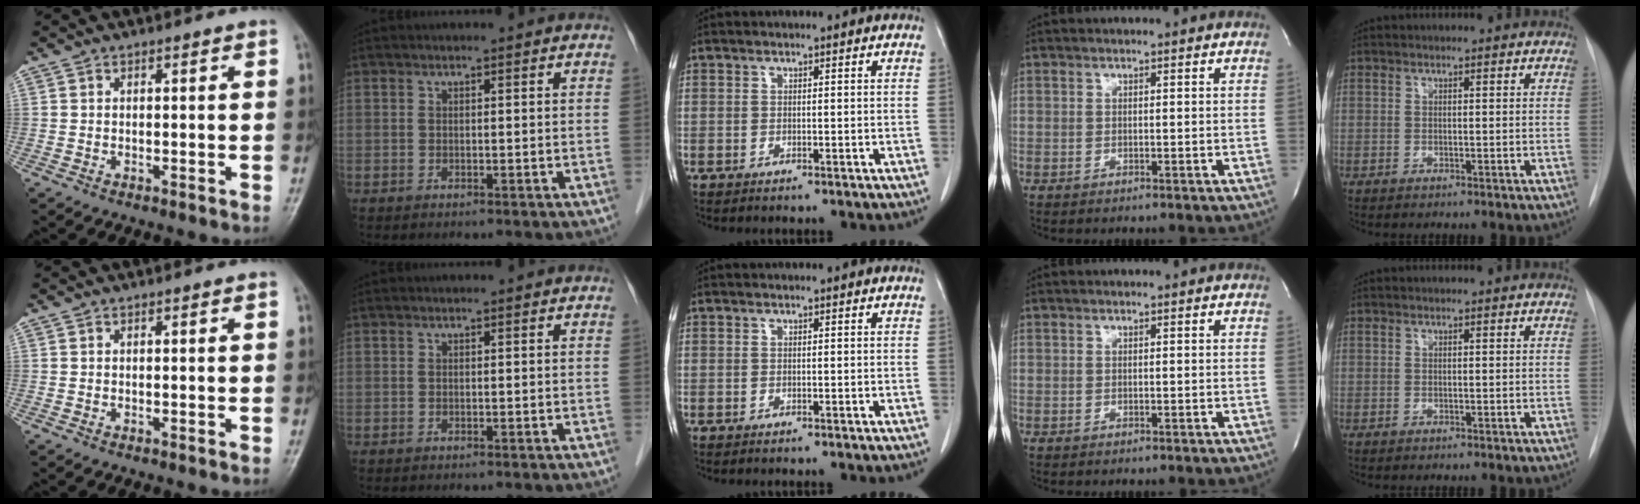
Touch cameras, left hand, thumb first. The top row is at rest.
{}